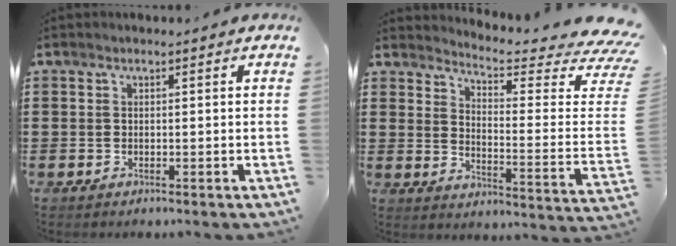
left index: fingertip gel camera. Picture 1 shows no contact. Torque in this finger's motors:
{"motor_torque": [2.14, 0.00, 0.50, 0.02]}